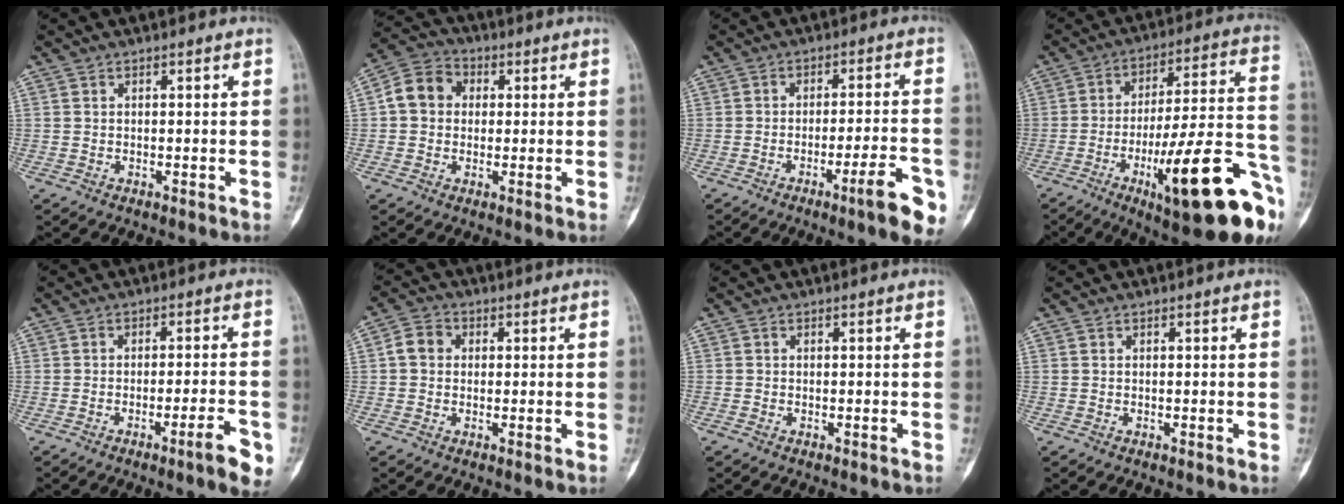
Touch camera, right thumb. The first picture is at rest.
{"total": 7.7, "force": [0.9, 6.5, 4.0], "torque": [-0.056, 0.019, 0.004]}
{"total": 9.9, "force": [-4.9, 1.3, 8.5], "torque": [-0.107, 0.018, -0.068]}
{"total": 25.8, "force": [-11.0, 5.9, 22.7], "torque": [-0.287, 0.050, -0.157]}
{"total": 6.5, "force": [-3.2, 0.7, 5.6], "torque": [-0.074, 0.012, -0.042]}
{"total": 4.2, "force": [0.4, 3.6, 2.2], "torque": [-0.029, 0.013, -0.001]}
{"total": 0.0}
{"total": 0.0}